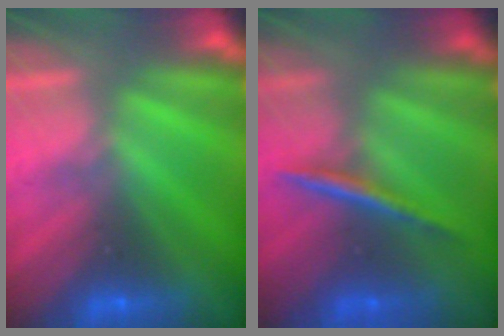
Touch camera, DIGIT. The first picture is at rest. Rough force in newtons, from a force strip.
{"total": 2.2}